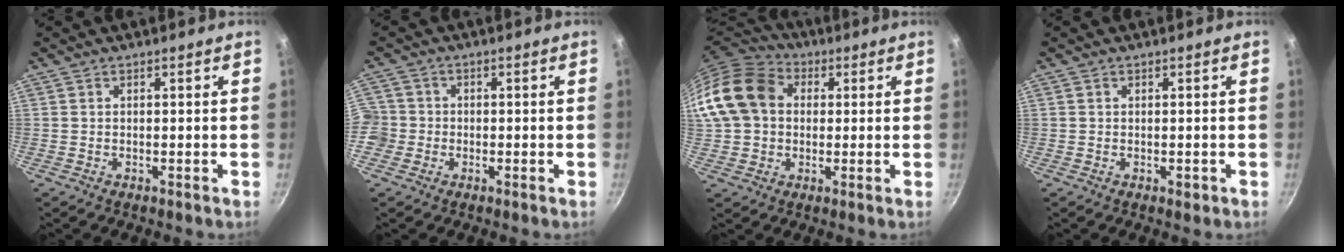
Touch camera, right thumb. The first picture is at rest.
{"total": 5.5, "force": [-1.2, 5.2, 1.4], "torque": [-0.017, 0.017, -0.028]}
{"total": 15.2, "force": [2.4, 12.1, 9.0], "torque": [-0.157, 0.032, 0.030]}
{"total": 1.1, "force": [-0.2, 0.8, 0.7], "torque": [-0.005, 0.001, -0.003]}